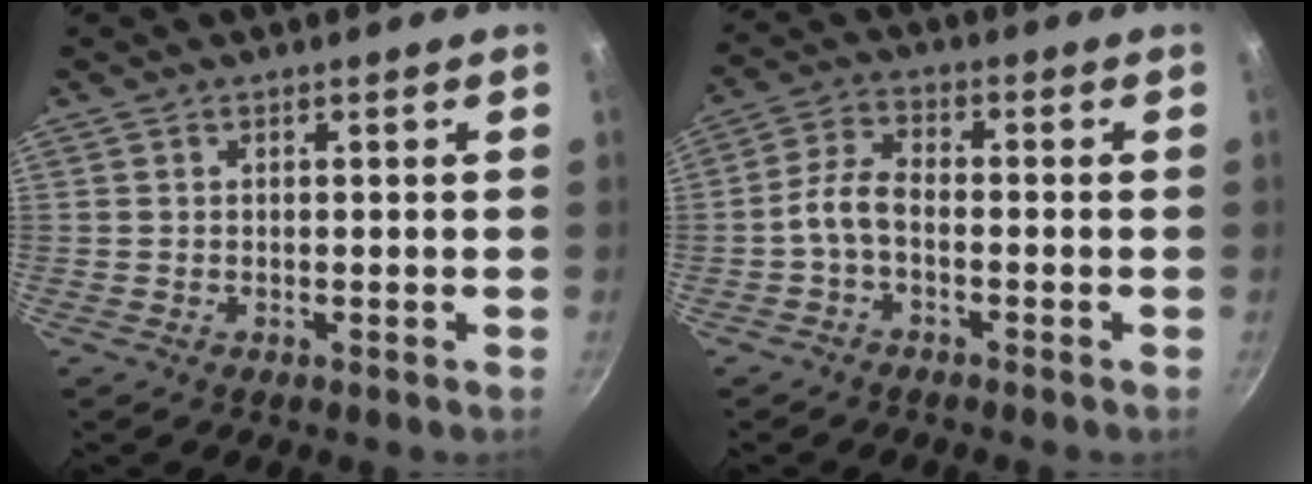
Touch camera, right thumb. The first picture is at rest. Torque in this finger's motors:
{"motor_torque": [0.63, 1.14, 0.91, -0.67, 0.04]}